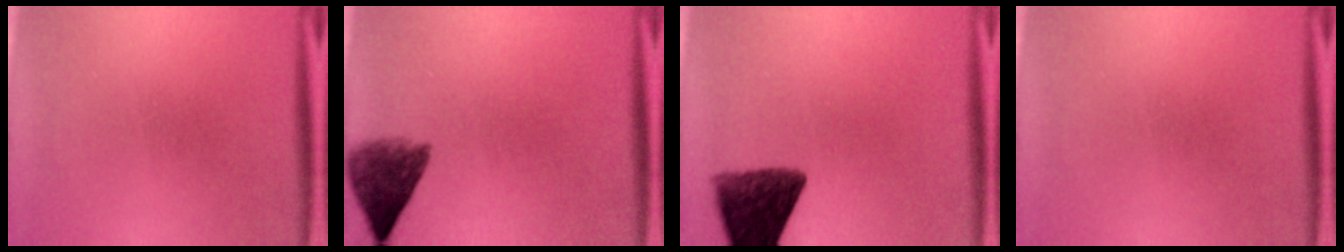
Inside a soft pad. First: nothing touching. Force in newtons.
{"total": 5.3}
{"total": 10.4}
{"total": 0.0}